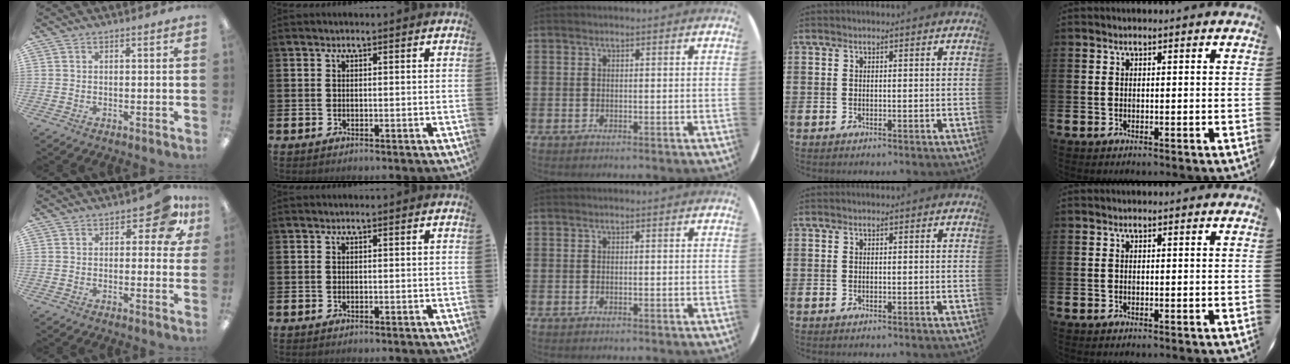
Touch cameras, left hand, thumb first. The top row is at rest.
{"thumb": {"total": 8.0, "force": [3.9, 4.0, 5.8], "torque": [-0.060, -0.016, 0.063]}}